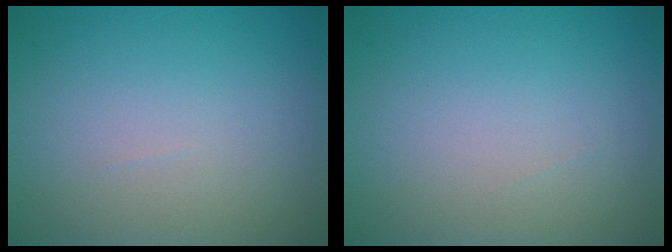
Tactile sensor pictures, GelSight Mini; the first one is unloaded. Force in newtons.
{"total": 0.0}